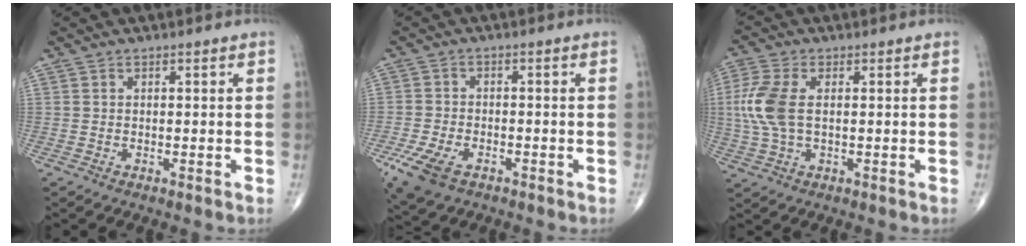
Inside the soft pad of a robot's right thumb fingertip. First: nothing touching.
{"total": 8.0, "force": [-4.3, 4.4, 5.1], "torque": [-0.109, 0.006, -0.075]}
{"total": 8.7, "force": [0.8, 4.7, 7.3], "torque": [-0.193, 0.007, 0.015]}